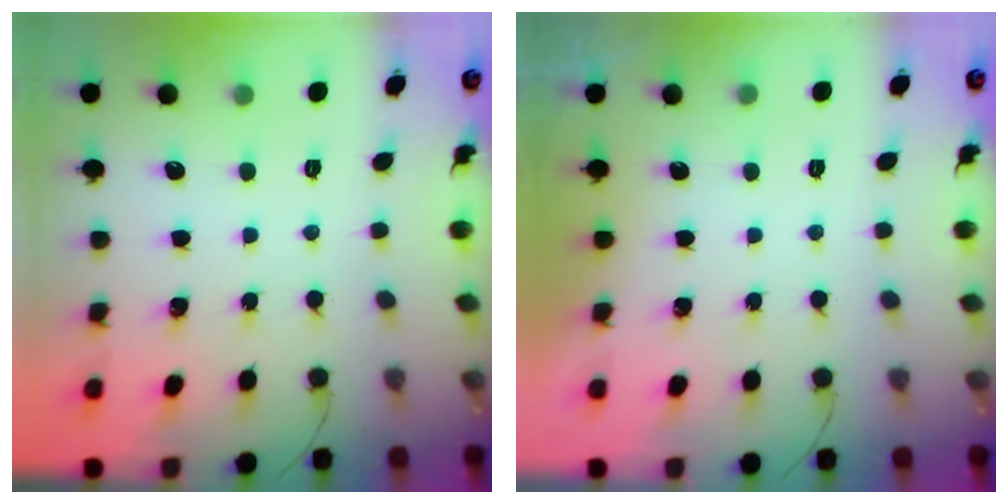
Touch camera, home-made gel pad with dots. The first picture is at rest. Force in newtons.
{"total": 0.0}